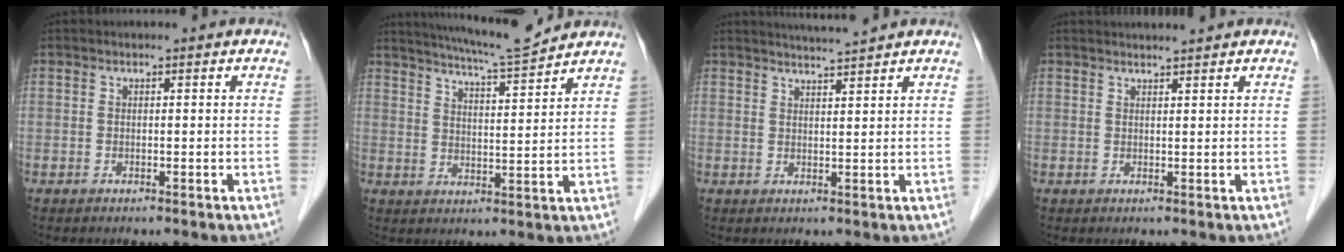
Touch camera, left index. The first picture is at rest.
{"total": 9.7, "force": [9.1, -0.8, 3.4], "torque": [-0.062, -0.001, 0.143]}
{"total": 3.7, "force": [3.5, -1.0, 0.7], "torque": [-0.013, 0.003, 0.061]}
{"total": 2.8, "force": [2.8, -0.1, 0.7], "torque": [-0.010, 0.013, 0.041]}